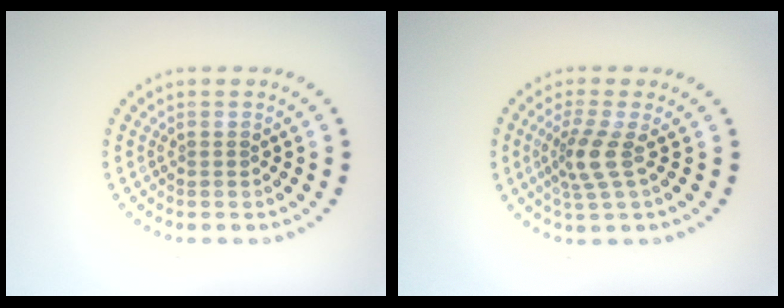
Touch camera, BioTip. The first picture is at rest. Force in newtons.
{"total": 2.9, "press": 2.1, "slide": 2.0}